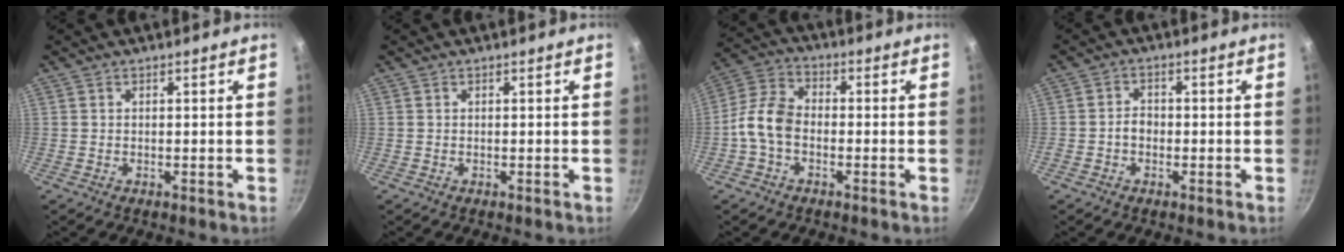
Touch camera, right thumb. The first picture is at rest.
{"total": 0.0}
{"total": 8.2, "force": [-2.1, 5.5, 5.7], "torque": [-0.110, 0.035, -0.057]}
{"total": 2.7, "force": [-0.8, 2.1, 1.5], "torque": [-0.012, 0.016, -0.016]}